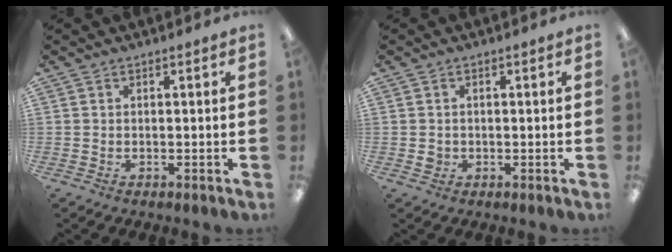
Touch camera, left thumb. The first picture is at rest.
{"total": 1.7, "force": [-0.2, 1.6, 0.6], "torque": [-0.013, 0.004, -0.005]}